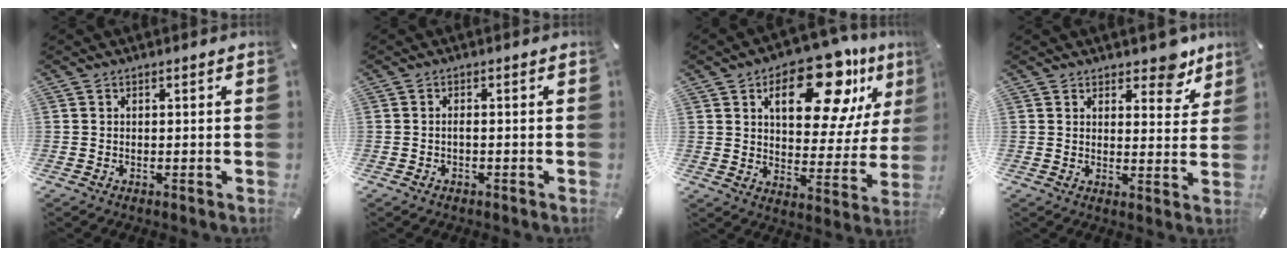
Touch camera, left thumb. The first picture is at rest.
{"total": 1.3, "force": [-0.5, 0.6, 1.0], "torque": [-0.021, 0.002, -0.010]}
{"total": 19.7, "force": [11.3, 9.7, 12.8], "torque": [-0.176, -0.063, 0.185]}
{"total": 8.3, "force": [6.4, 4.2, 3.3], "torque": [-0.013, -0.049, 0.107]}